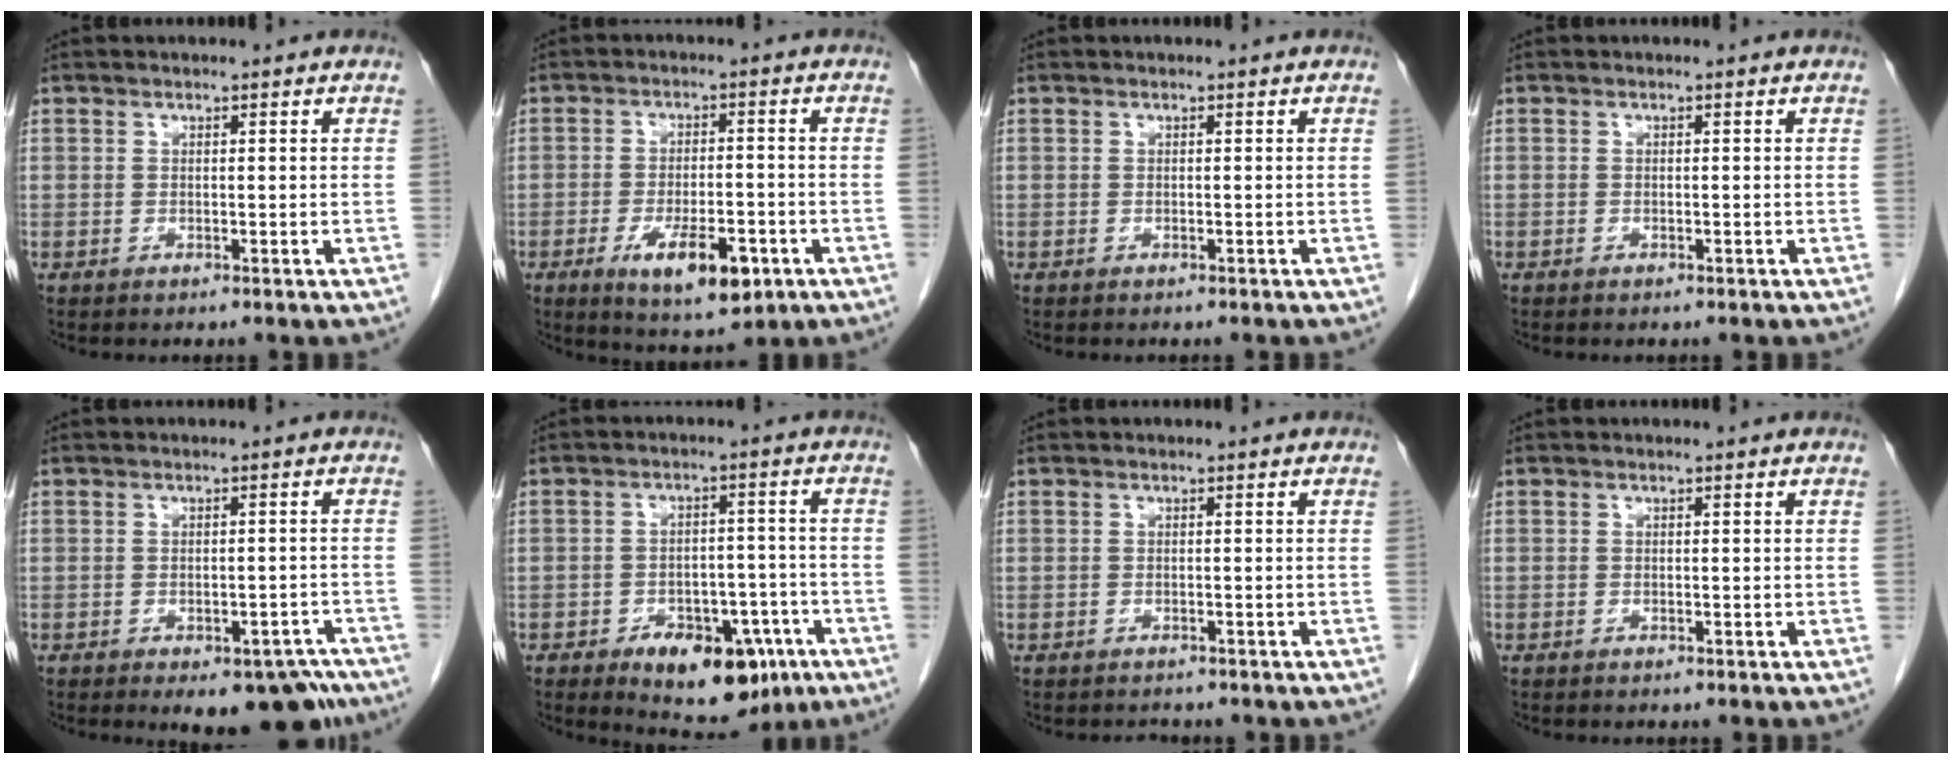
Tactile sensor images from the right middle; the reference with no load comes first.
{"total": 9.4, "force": [-4.3, 3.3, 7.7], "torque": [-0.129, -0.011, -0.059]}
{"total": 0.6, "force": [-0.5, 0.1, 0.2], "torque": [-0.001, -0.001, -0.010]}
{"total": 0.0}
{"total": 10.8, "force": [-7.7, 5.1, 5.6], "torque": [-0.058, 0.006, -0.096]}
{"total": 12.0, "force": [-6.7, 6.2, 7.8], "torque": [-0.096, 0.012, -0.089]}
{"total": 2.0, "force": [-1.7, 0.9, 0.2], "torque": [-0.006, -0.001, -0.023]}
{"total": 0.0}